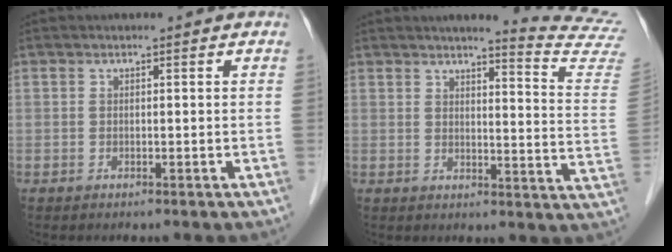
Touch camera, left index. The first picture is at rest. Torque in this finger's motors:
{"motor_torque": [0.88, -1.25, 0.11, -0.01]}